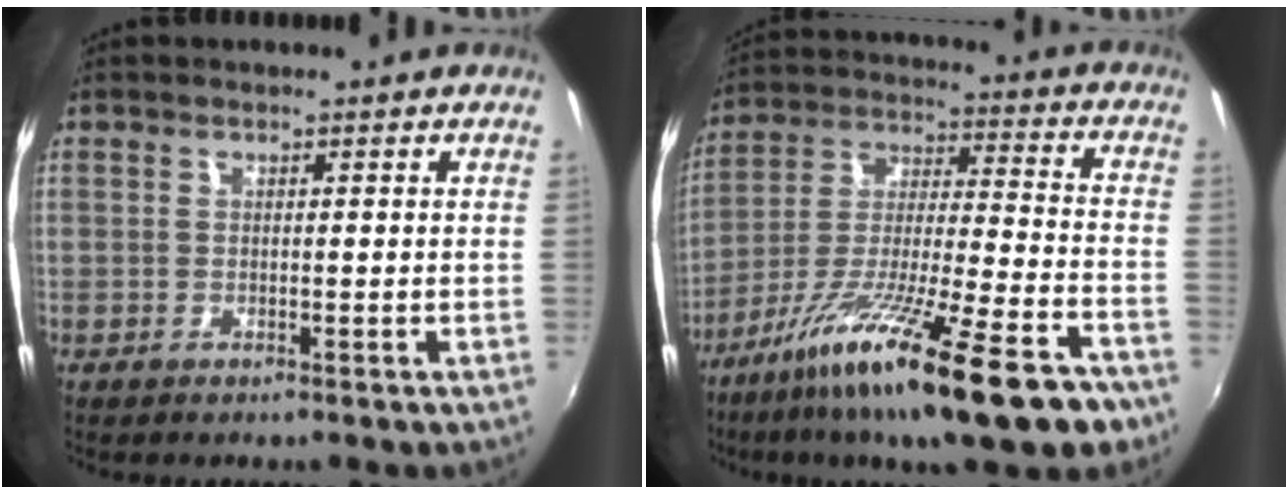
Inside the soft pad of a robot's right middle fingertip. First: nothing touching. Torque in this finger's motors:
{"motor_torque": [1.12, -1.02, 0.45, 0.21]}